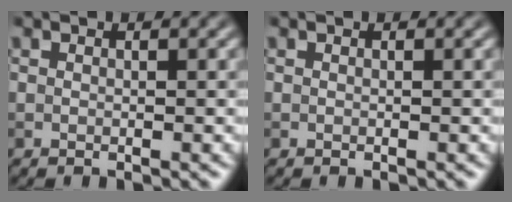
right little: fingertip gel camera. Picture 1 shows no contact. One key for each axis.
{"total": 0.0}